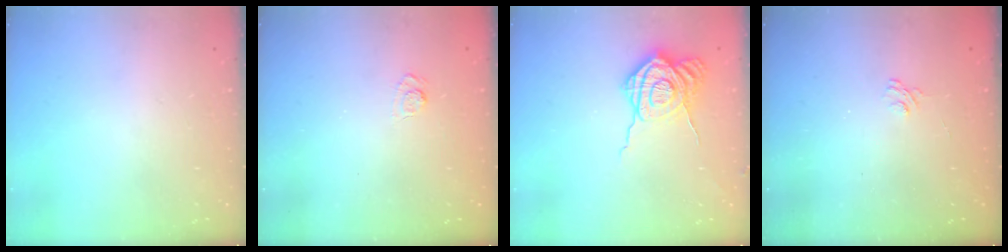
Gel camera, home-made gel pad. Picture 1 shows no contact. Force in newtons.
{"total": 2.7, "press": 2.3, "slide": 1.4}
{"total": 19.3, "press": 19.3, "slide": 0.5}
{"total": 2.1, "press": 1.6, "slide": 1.3}